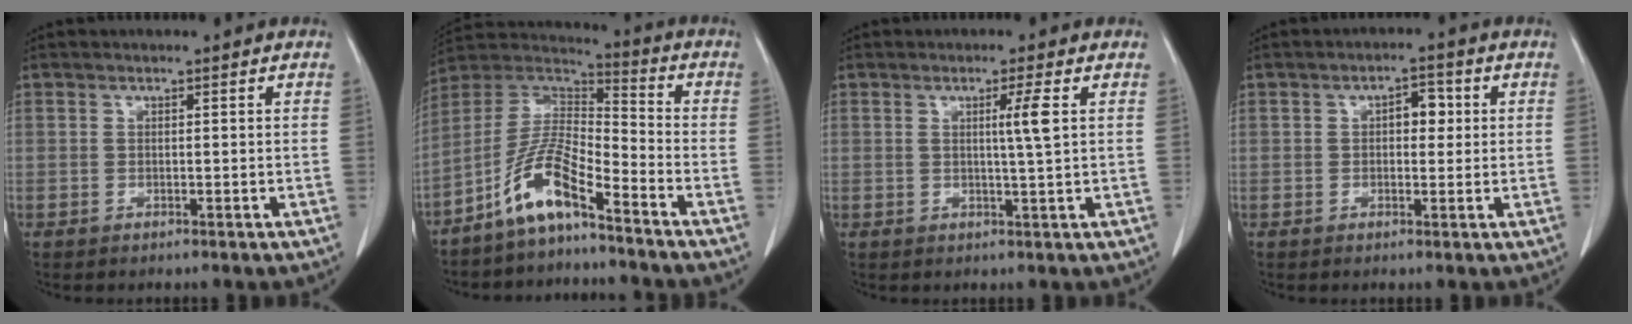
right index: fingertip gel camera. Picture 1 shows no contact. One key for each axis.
{"total": 10.4, "fx": -7.0, "fy": 1.8, "fz": 7.5, "tx": -0.165, "ty": 0.012, "tz": -0.136}
{"total": 3.4, "fx": 0.8, "fy": -0.8, "fz": 3.2, "tx": -0.055, "ty": -0.006, "tz": 0.014}
{"total": 3.5, "fx": 0.6, "fy": 1.9, "fz": 2.9, "tx": -0.040, "ty": 0.012, "tz": 0.008}